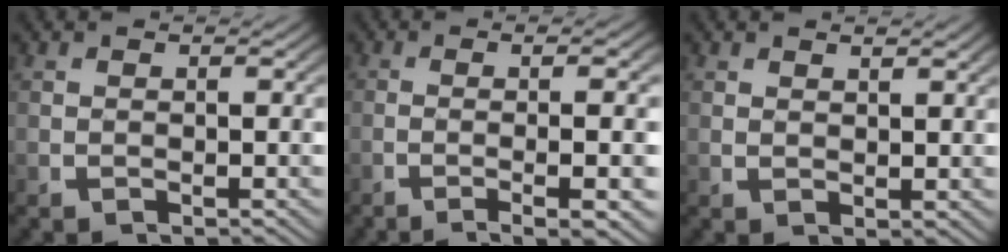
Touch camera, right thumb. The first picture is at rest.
{"total": 6.8, "force": [-2.5, 1.4, 6.2], "torque": [-0.097, -0.007, -0.030]}
{"total": 1.2, "force": [1.1, 0.0, 0.4], "torque": [-0.005, -0.004, 0.028]}